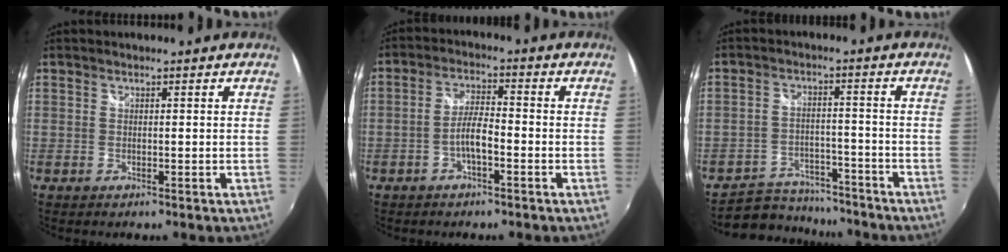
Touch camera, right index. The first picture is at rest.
{"total": 4.5, "force": [-2.1, 1.1, 3.9], "torque": [-0.080, 0.008, -0.038]}
{"total": 10.2, "force": [-9.0, 4.6, 1.5], "torque": [-0.051, 0.019, -0.128]}